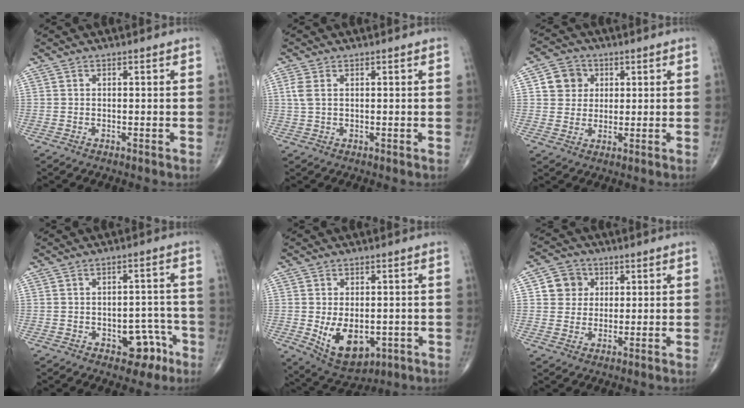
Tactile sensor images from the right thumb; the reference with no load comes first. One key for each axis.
{"total": 2.1, "fx": 0.6, "fy": 1.0, "fz": 1.7, "tx": -0.051, "ty": 0.007, "tz": 0.016}
{"total": 6.4, "fx": 1.8, "fy": 5.8, "fz": 2.0, "tx": -0.004, "ty": -0.001, "tz": 0.028}
{"total": 6.7, "fx": -3.2, "fy": 4.3, "fz": 4.1, "tx": -0.019, "ty": 0.033, "tz": -0.035}
{"total": 10.6, "fx": -2.2, "fy": 6.5, "fz": 8.1, "tx": -0.110, "ty": -0.009, "tz": -0.014}
{"total": 6.2, "fx": 1.7, "fy": 5.7, "fz": 1.7, "tx": 0.003, "ty": 0.001, "tz": 0.024}